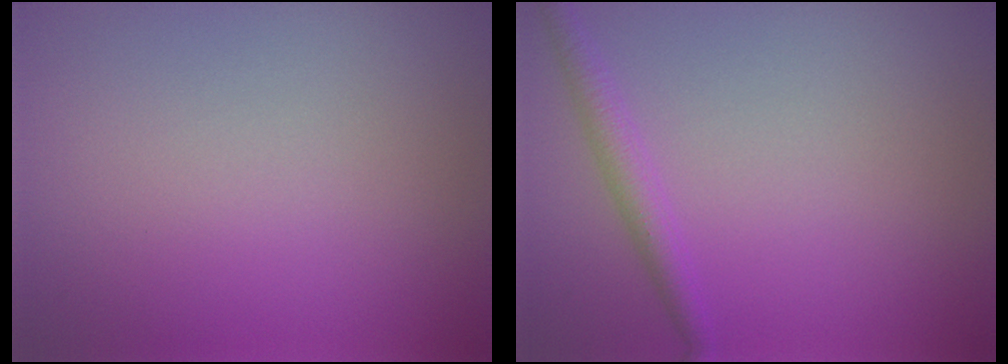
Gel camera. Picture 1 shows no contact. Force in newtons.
{"total": 2.0, "press": 2.0, "slide": 0.0}